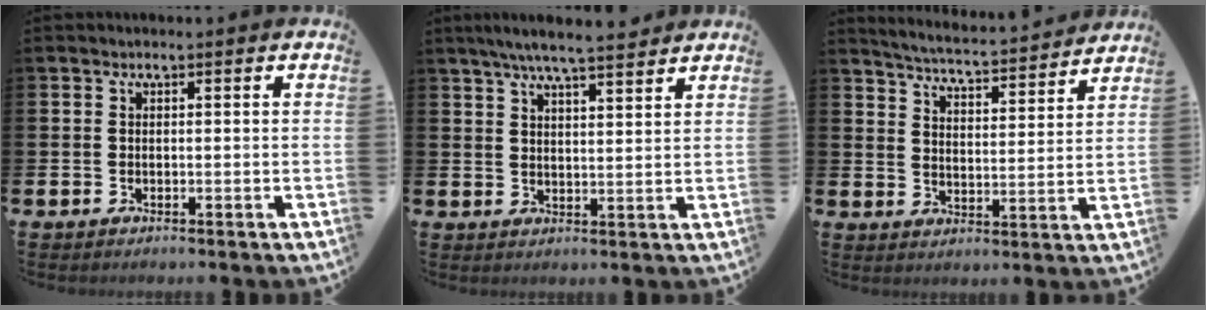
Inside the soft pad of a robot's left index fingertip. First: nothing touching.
{"total": 6.1, "force": [5.6, 0.2, 2.2], "torque": [-0.056, -0.019, 0.101]}
{"total": 5.0, "force": [4.9, -0.1, 0.7], "torque": [-0.036, -0.043, 0.081]}